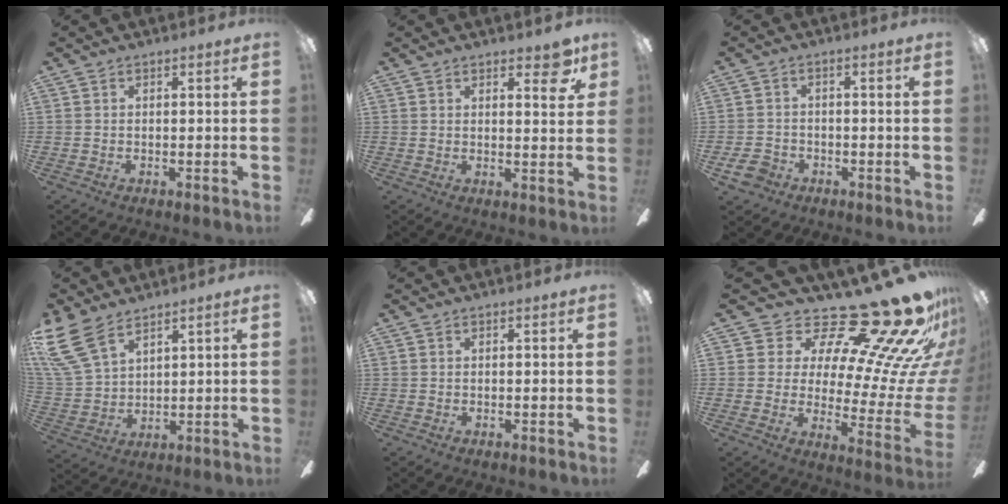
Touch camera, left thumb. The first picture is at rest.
{"total": 5.8, "force": [4.1, 2.3, 3.4], "torque": [-0.028, -0.021, 0.065]}
{"total": 4.8, "force": [-2.8, 3.4, 1.9], "torque": [-0.044, 0.014, -0.054]}
{"total": 13.5, "force": [8.6, 7.0, 7.7], "torque": [-0.192, -0.031, 0.166]}
{"total": 0.0}
{"total": 25.6, "force": [19.8, 7.1, 14.6], "torque": [-0.198, -0.167, 0.331]}